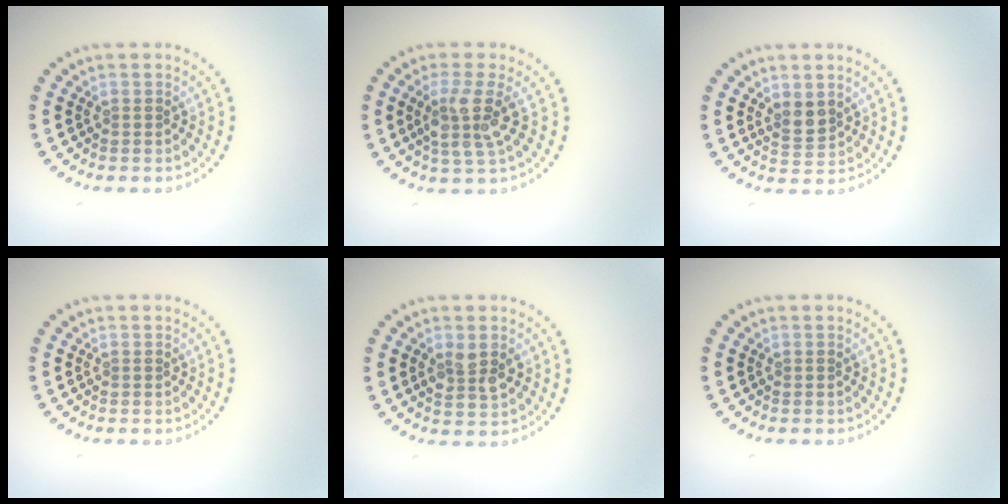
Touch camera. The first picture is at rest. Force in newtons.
{"total": 3.6, "press": 3.0, "slide": 1.9}
{"total": 1.9, "press": 1.7, "slide": 0.9}
{"total": 0.0}
{"total": 2.7, "press": 2.7, "slide": 0.2}
{"total": 0.0}